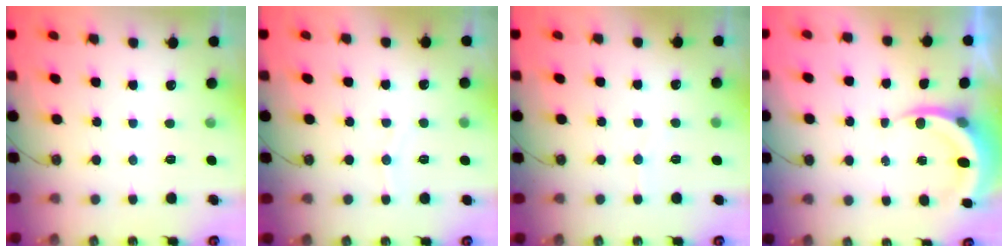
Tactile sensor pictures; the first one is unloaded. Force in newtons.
{"total": 5.0, "press": 4.9, "slide": 1.1}
{"total": 3.2, "press": 3.2, "slide": 0.6}
{"total": 5.3, "press": 5.3, "slide": 0.4}